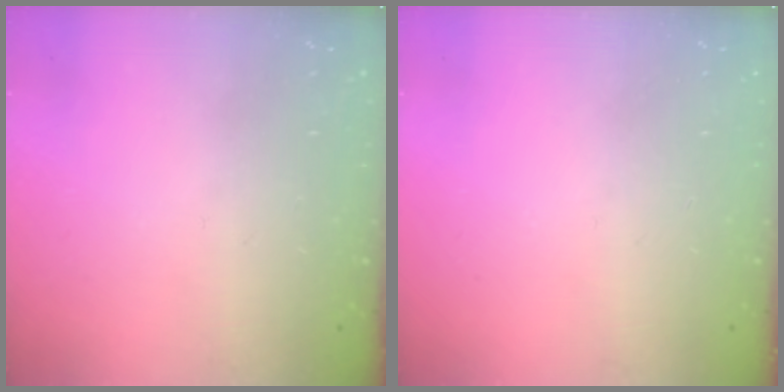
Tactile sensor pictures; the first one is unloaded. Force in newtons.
{"total": 0.0}